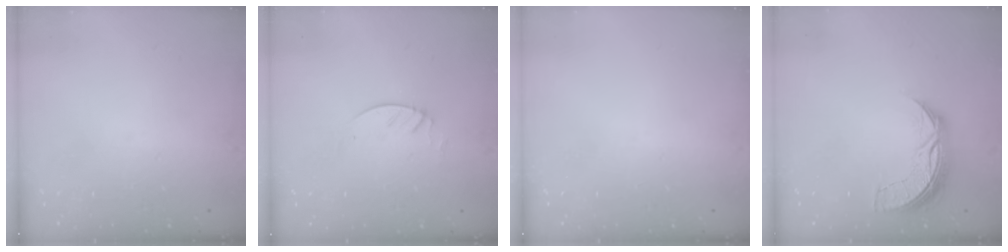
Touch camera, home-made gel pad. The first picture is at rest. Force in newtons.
{"total": 2.3, "press": 2.3, "slide": 0.2}
{"total": 0.0}
{"total": 7.9, "press": 7.9, "slide": 0.5}